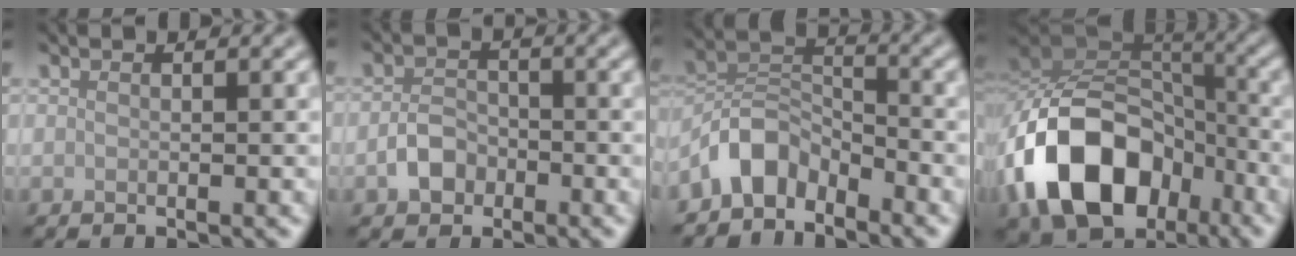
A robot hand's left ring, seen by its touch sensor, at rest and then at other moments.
{"total": 2.5, "force": [-1.3, 1.8, 1.2], "torque": [-0.020, 0.005, -0.029]}
{"total": 4.7, "force": [-3.6, 2.5, 1.9], "torque": [-0.030, 0.009, -0.081]}
{"total": 12.9, "force": [-5.9, 8.8, 7.4], "torque": [-0.138, 0.000, -0.113]}